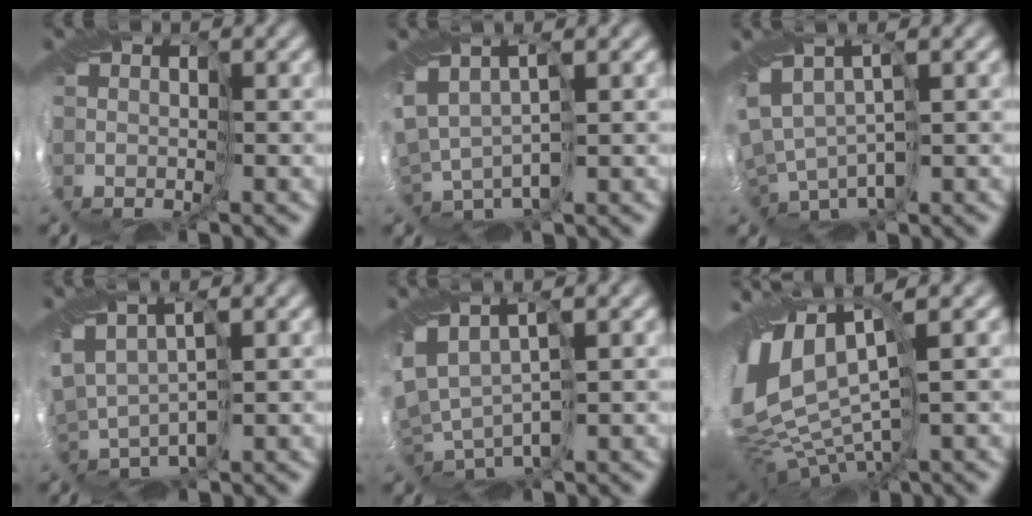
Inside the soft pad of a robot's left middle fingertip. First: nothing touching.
{"total": 1.4, "force": [0.7, 0.5, 1.1], "torque": [-0.051, 0.012, 0.026]}
{"total": 3.9, "force": [0.1, 2.2, 3.2], "torque": [-0.081, 0.009, 0.031]}
{"total": 1.2, "force": [0.6, 0.6, 0.8], "torque": [-0.041, 0.012, 0.023]}
{"total": 3.5, "force": [0.2, 1.9, 3.0], "torque": [-0.080, 0.004, 0.028]}
{"total": 11.8, "force": [2.5, 5.4, 10.1], "torque": [-0.210, 0.010, 0.072]}